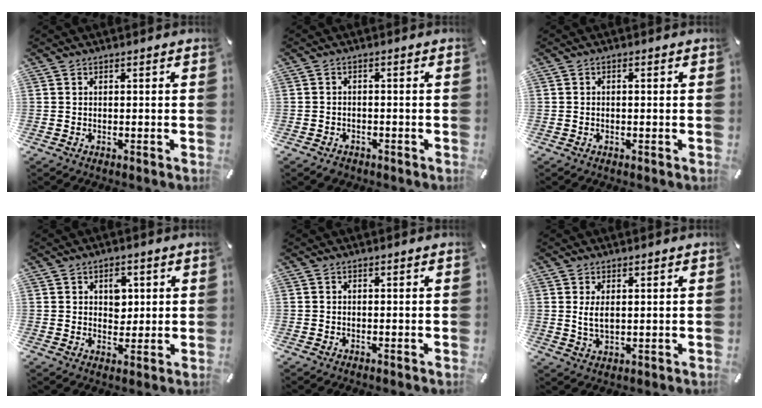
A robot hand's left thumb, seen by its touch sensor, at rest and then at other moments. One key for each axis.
{"total": 2.0, "fx": -1.5, "fy": 1.1, "fz": 0.5, "tx": -0.010, "ty": 0.007, "tz": -0.033}
{"total": 0.8, "fx": -0.2, "fy": 0.3, "fz": 0.7, "tx": -0.012, "ty": 0.000, "tz": -0.004}
{"total": 5.0, "fx": 1.3, "fy": 3.9, "fz": 2.8, "tx": -0.015, "ty": -0.012, "tz": 0.012}
{"total": 0.0}
{"total": 4.0, "fx": 1.1, "fy": 2.0, "fz": 3.3, "tx": -0.069, "ty": -0.004, "tz": 0.015}